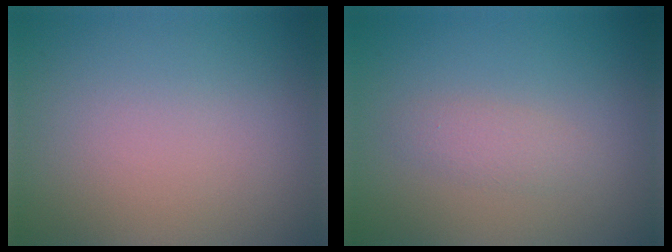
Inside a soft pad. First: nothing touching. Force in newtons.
{"total": 1.4, "press": 1.4, "slide": 0.1}